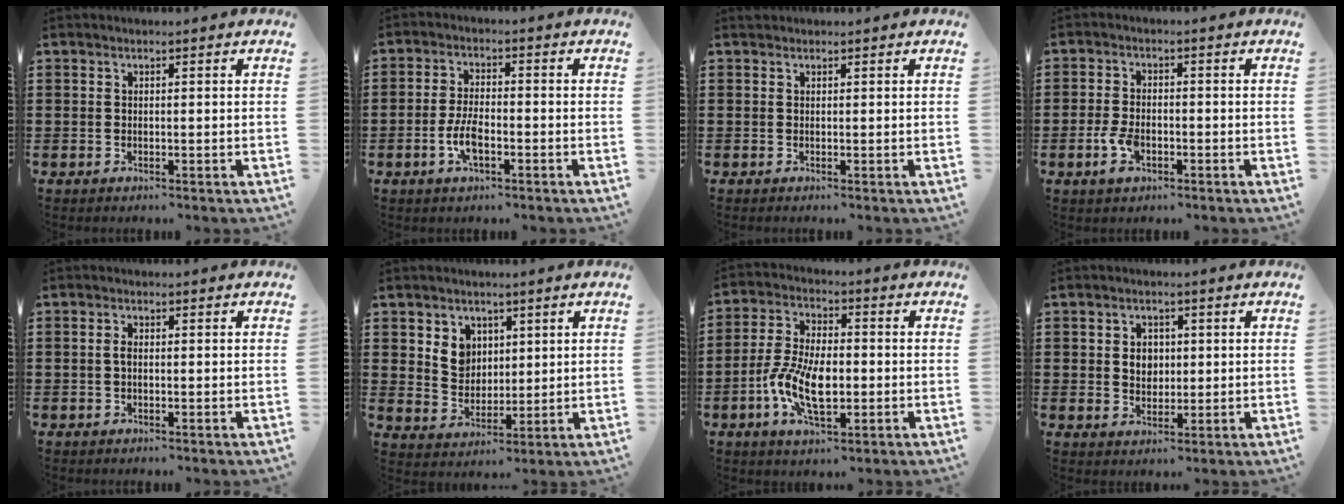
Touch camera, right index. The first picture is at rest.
{"total": 4.8, "force": [-1.7, 1.9, 4.1], "torque": [-0.099, -0.006, -0.036]}
{"total": 0.0}
{"total": 3.8, "force": [-1.5, 1.9, 3.0], "torque": [-0.074, -0.009, -0.032]}
{"total": 1.3, "force": [-0.2, 0.6, 1.1], "torque": [-0.029, -0.002, -0.008]}
{"total": 5.1, "force": [2.3, 4.5, 1.2], "torque": [-0.037, 0.011, 0.041]}
{"total": 9.7, "force": [-2.3, 4.8, 8.1], "torque": [-0.186, -0.003, -0.048]}
{"total": 3.4, "force": [0.4, 2.8, 1.9], "torque": [-0.046, 0.012, 0.004]}